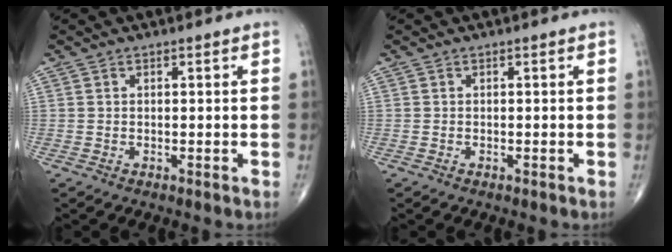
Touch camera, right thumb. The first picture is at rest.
{"total": 0.0}